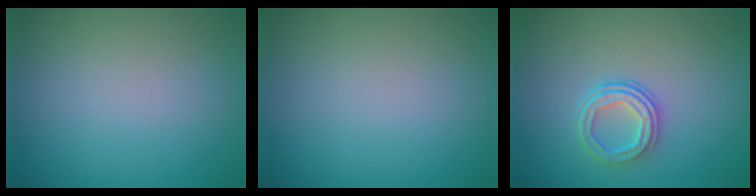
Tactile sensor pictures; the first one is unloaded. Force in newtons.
{"total": 0.0}
{"total": 3.2, "press": 2.5, "slide": 2.0}